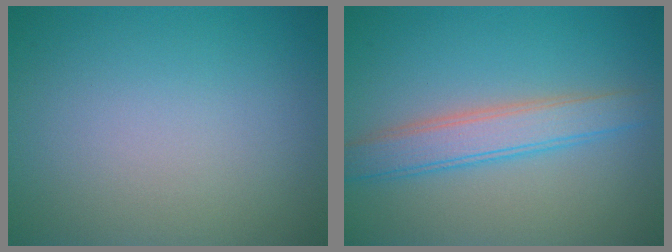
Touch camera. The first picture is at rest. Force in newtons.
{"total": 3.8, "press": 3.8, "slide": 0.2}